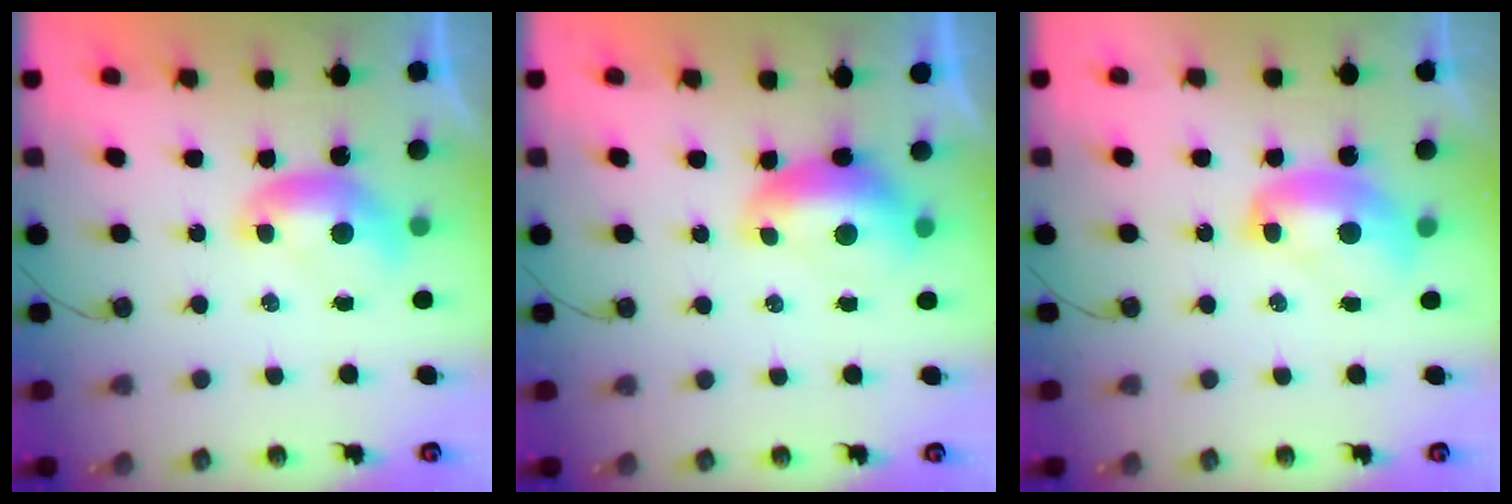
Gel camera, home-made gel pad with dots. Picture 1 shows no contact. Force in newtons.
{"total": 2.2, "press": 2.0, "slide": 0.9}
{"total": 2.6, "press": 2.6, "slide": 0.3}